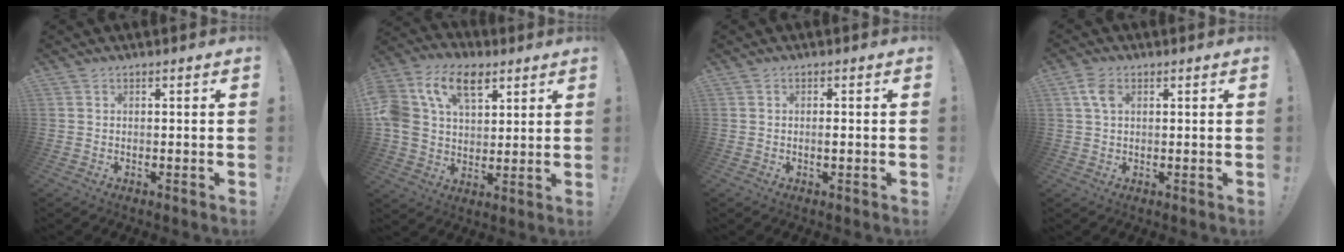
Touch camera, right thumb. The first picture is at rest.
{"total": 17.2, "force": [7.8, 11.6, 10.1], "torque": [-0.185, -0.030, 0.147]}
{"total": 1.1, "force": [-0.3, 0.2, 1.0], "torque": [-0.011, -0.002, -0.007]}
{"total": 4.7, "force": [1.6, 2.8, 3.4], "torque": [-0.066, 0.005, 0.030]}